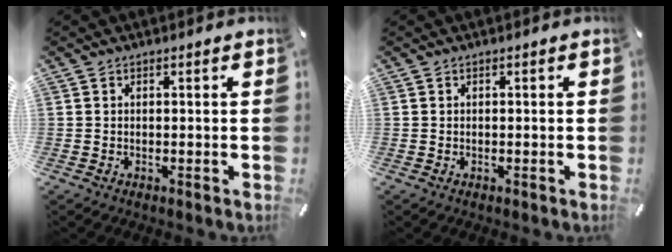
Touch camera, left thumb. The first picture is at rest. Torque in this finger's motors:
{"motor_torque": [0.00, 0.00, 0.00, 0.00, 0.00]}